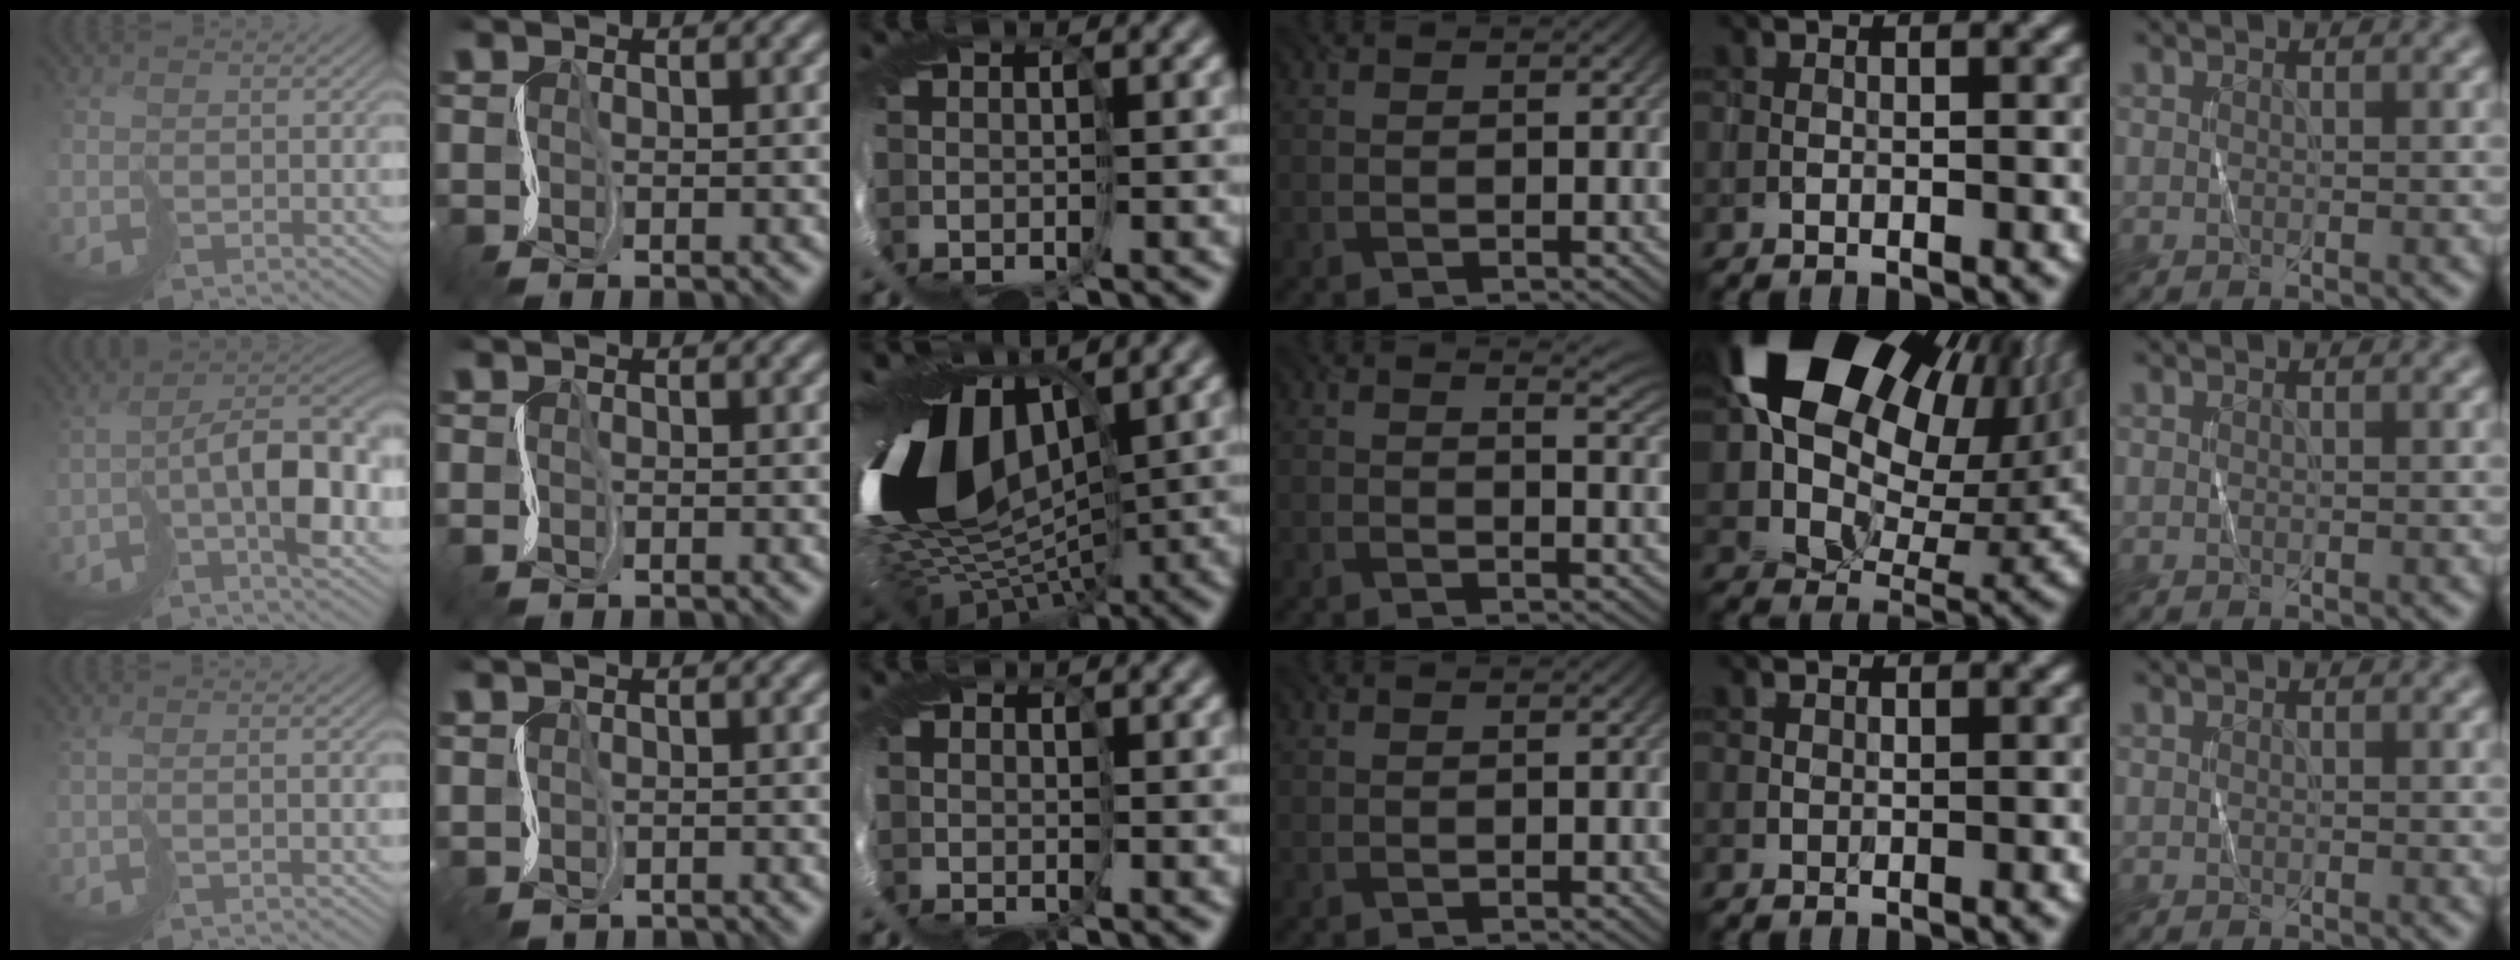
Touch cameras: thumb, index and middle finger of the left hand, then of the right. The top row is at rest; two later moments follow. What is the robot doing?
{"motion": "cut", "object": "wrapping paper"}